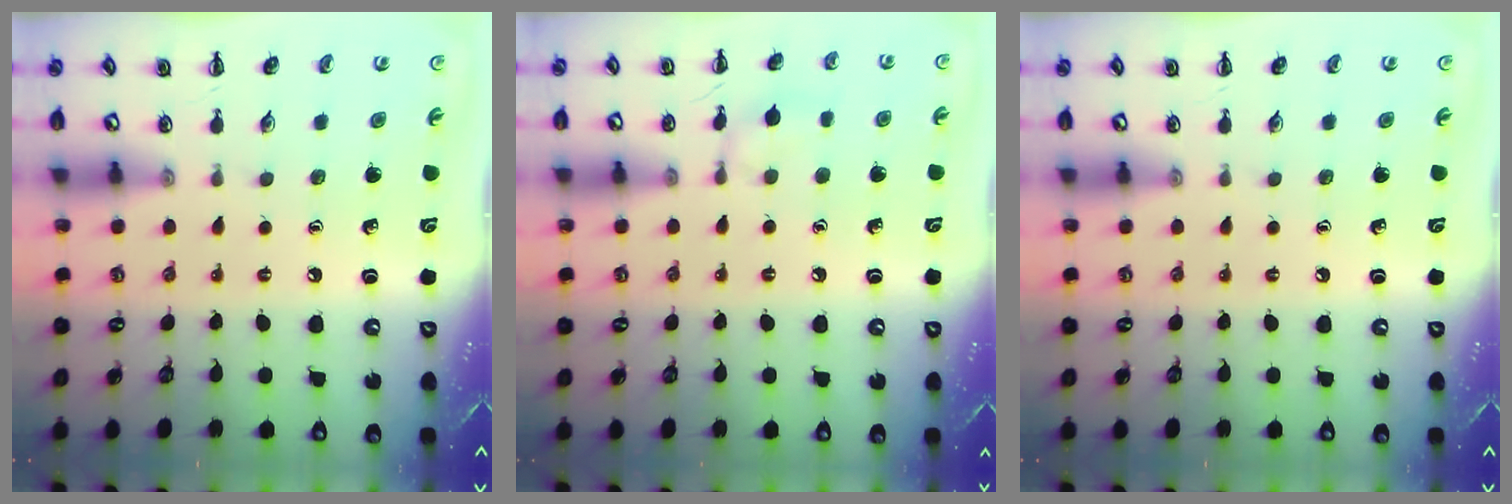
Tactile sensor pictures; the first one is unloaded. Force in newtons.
{"total": 6.6, "press": 6.4, "slide": 1.9}
{"total": 0.0}